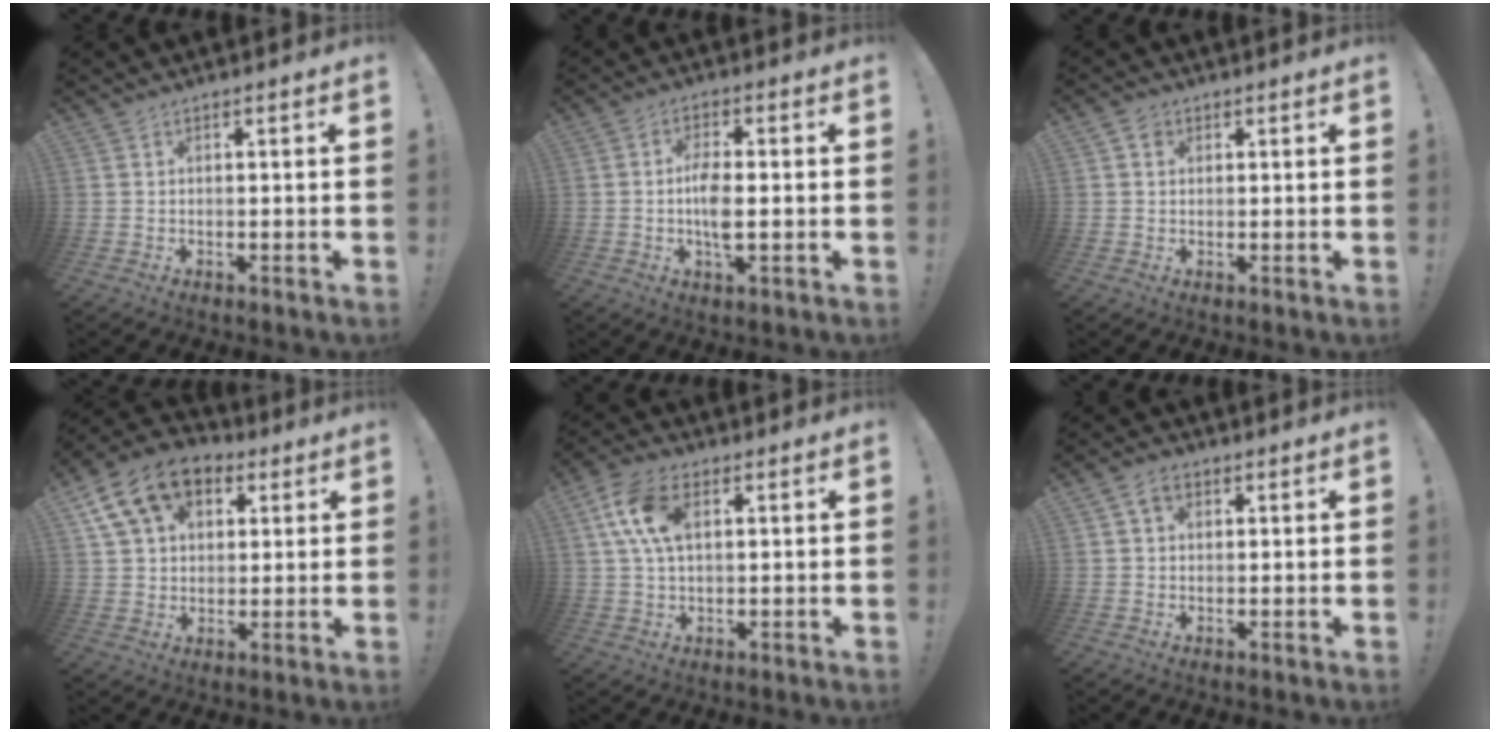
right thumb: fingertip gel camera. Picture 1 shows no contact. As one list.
[{"total": 6.3, "force": [-0.4, 2.2, 6.0], "torque": [-0.111, -0.005, -0.010]}, {"total": 2.2, "force": [0.7, 1.9, 0.8], "torque": [-0.004, -0.002, 0.010]}, {"total": 15.0, "force": [6.7, 10.6, 8.2], "torque": [-0.137, -0.018, 0.132]}, {"total": 11.1, "force": [3.0, 6.4, 8.6], "torque": [-0.177, 0.008, 0.057]}, {"total": 4.2, "force": [1.5, 3.0, 2.5], "torque": [-0.039, 0.003, 0.028]}]